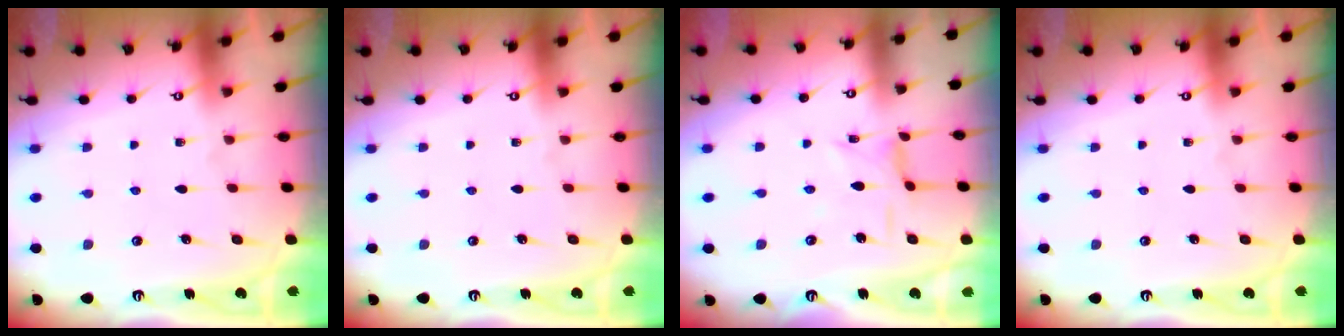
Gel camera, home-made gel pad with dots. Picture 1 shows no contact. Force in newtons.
{"total": 0.0}
{"total": 2.2, "press": 2.2, "slide": 0.4}
{"total": 0.0}